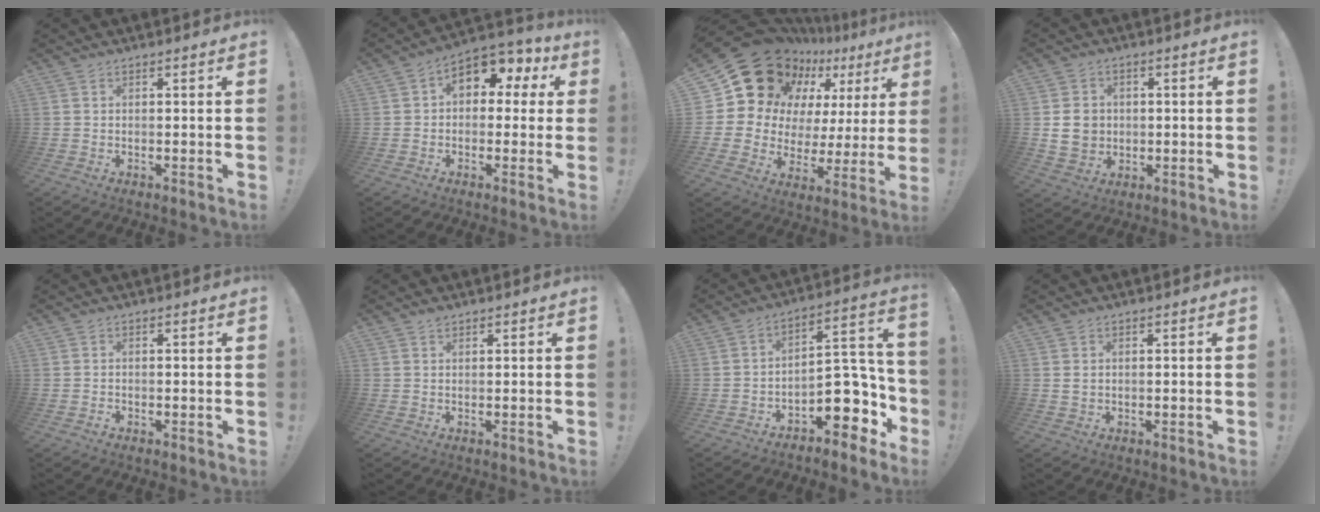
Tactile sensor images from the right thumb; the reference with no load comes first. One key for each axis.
{"total": 10.2, "fx": 3.6, "fy": 6.8, "fz": 6.7, "tx": -0.090, "ty": -0.013, "tz": 0.068}
{"total": 20.6, "fx": 13.4, "fy": 11.7, "fz": 10.5, "tx": -0.175, "ty": -0.094, "tz": 0.260}
{"total": 8.3, "fx": 0.1, "fy": 7.3, "fz": 4.0, "tx": -0.070, "ty": 0.008, "tz": 0.004}
{"total": 0.7, "fx": -0.7, "fy": 0.3, "fz": -0.2, "tx": 0.002, "ty": 0.001, "tz": -0.012}
{"total": 1.0, "fx": 0.8, "fy": 0.4, "fz": 0.4, "tx": -0.007, "ty": -0.001, "tz": 0.016}
{"total": 13.1, "fx": -5.3, "fy": 8.0, "fz": 8.8, "tx": -0.082, "ty": 0.022, "tz": -0.075}
{"total": 1.2, "fx": 0.1, "fy": 0.9, "fz": 0.8, "tx": -0.008, "ty": 0.002, "tz": 0.001}